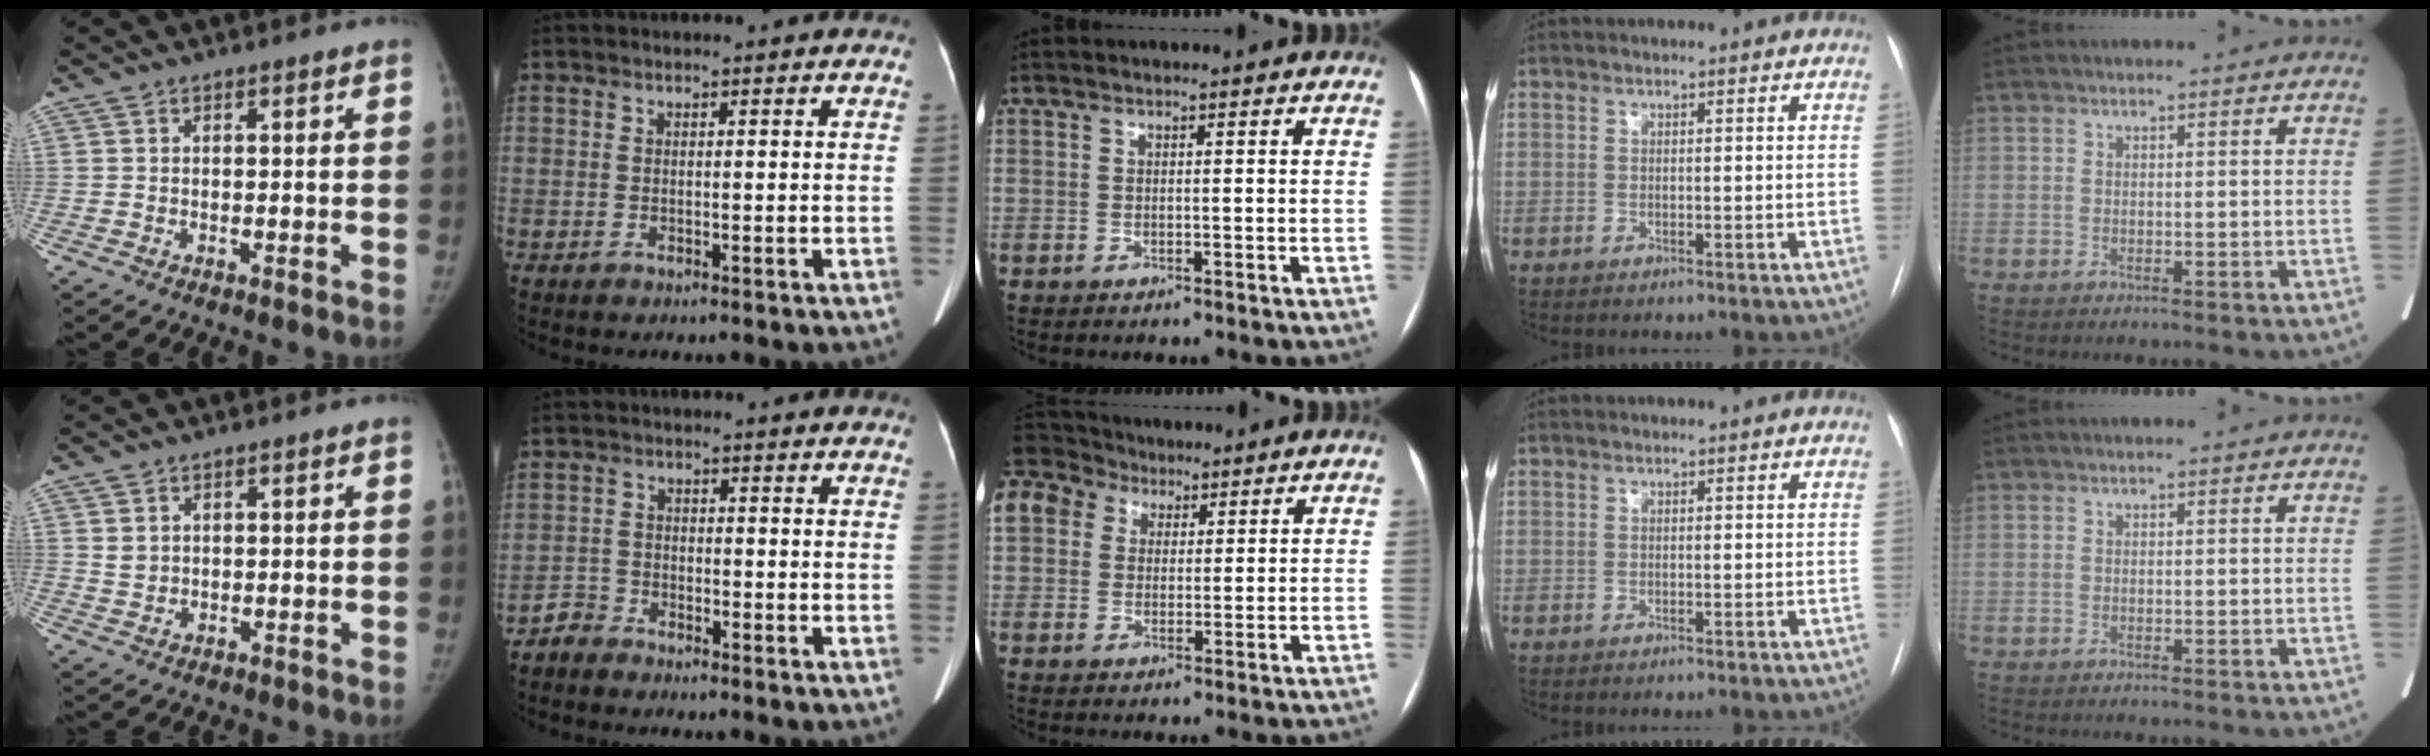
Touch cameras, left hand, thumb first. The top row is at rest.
{"thumb": {"total": 1.6, "force": [0.8, 1.3, 0.6], "torque": [-0.003, -0.007, 0.018]}, "index": {"total": 2.4, "force": [-2.2, 0.7, -0.4], "torque": [0.009, -0.005, -0.044]}, "middle": {"total": 15.2, "force": [8.6, 11.0, 6.0], "torque": [-0.185, 0.076, 0.167]}}